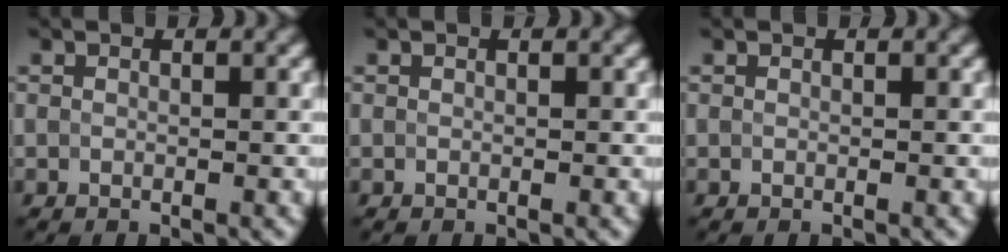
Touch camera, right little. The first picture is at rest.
{"total": 0.0}
{"total": 0.0}